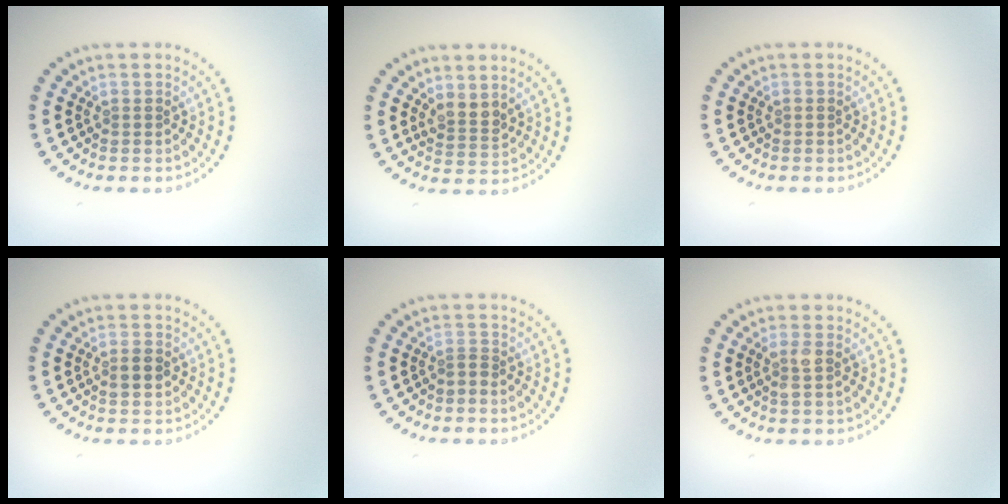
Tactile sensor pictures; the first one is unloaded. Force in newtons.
{"total": 2.0, "press": 1.7, "slide": 1.1}
{"total": 0.0}
{"total": 1.6, "press": 1.6, "slide": 0.2}
{"total": 0.7, "press": 0.4, "slide": 0.5}
{"total": 1.5, "press": 1.4, "slide": 0.7}